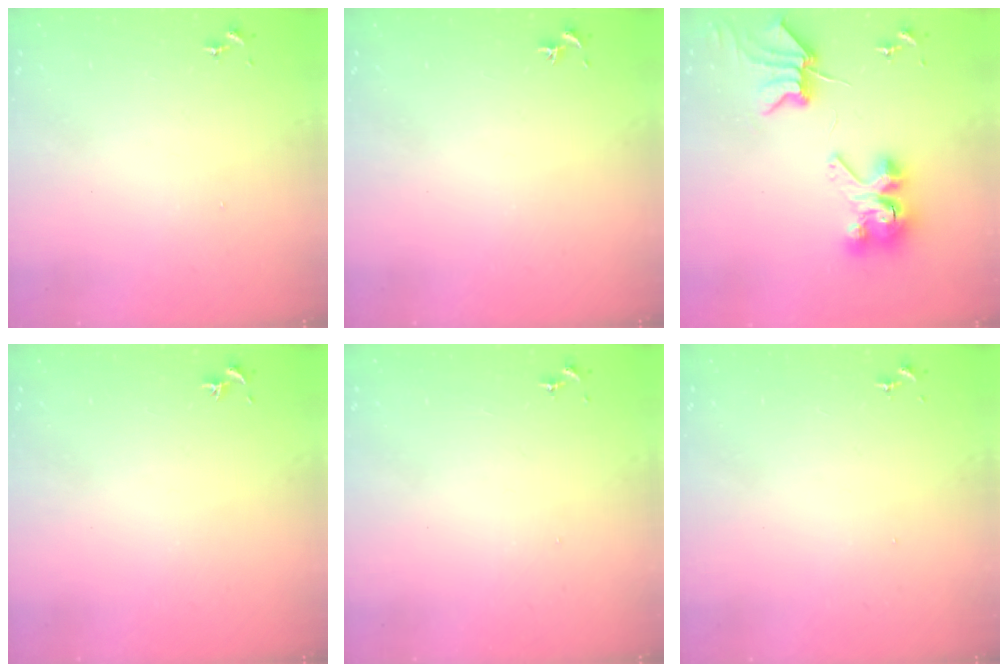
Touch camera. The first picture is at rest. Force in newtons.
{"total": 0.0}
{"total": 9.7, "press": 9.6, "slide": 1.3}
{"total": 0.0}
{"total": 0.0}
{"total": 0.0}